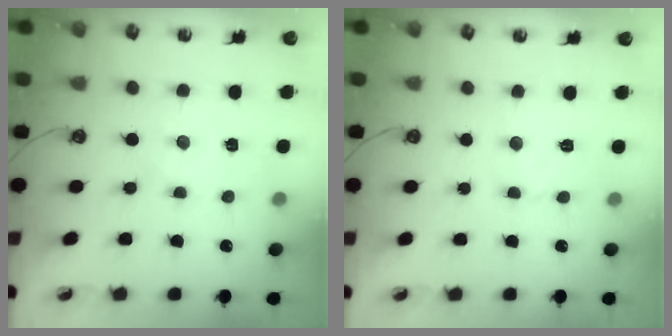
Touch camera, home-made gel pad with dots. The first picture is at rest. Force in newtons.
{"total": 3.0, "press": 3.0, "slide": 0.3}